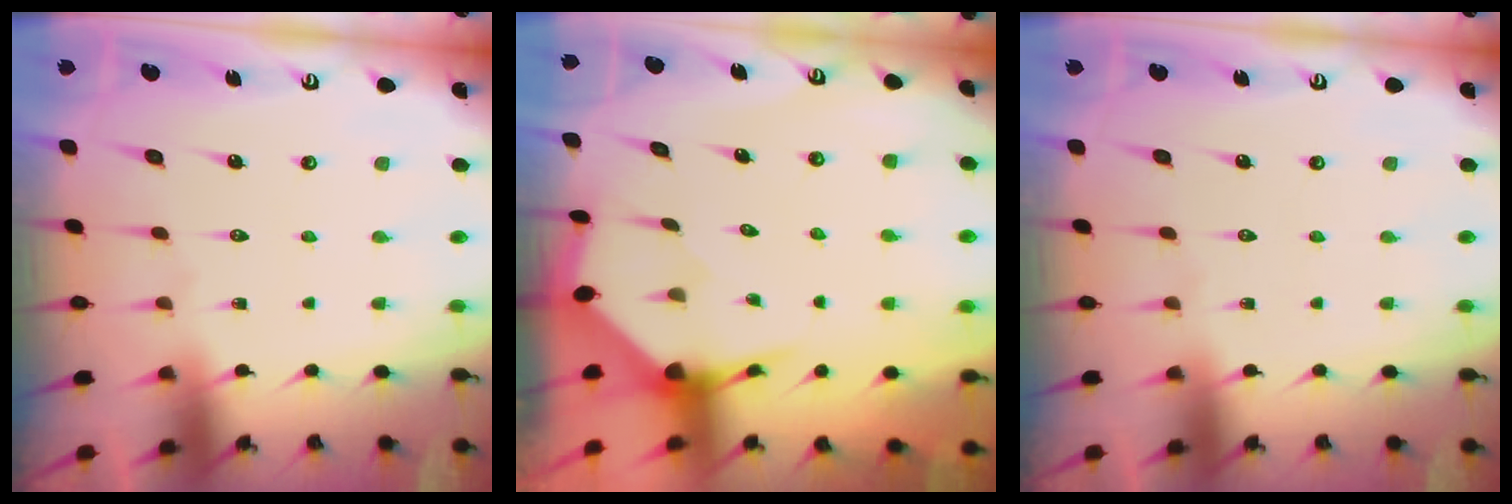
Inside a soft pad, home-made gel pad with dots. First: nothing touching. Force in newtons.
{"total": 3.7, "press": 3.6, "slide": 0.4}
{"total": 0.0}